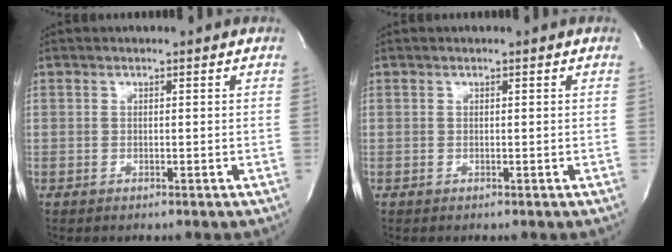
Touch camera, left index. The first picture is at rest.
{"total": 0.0}